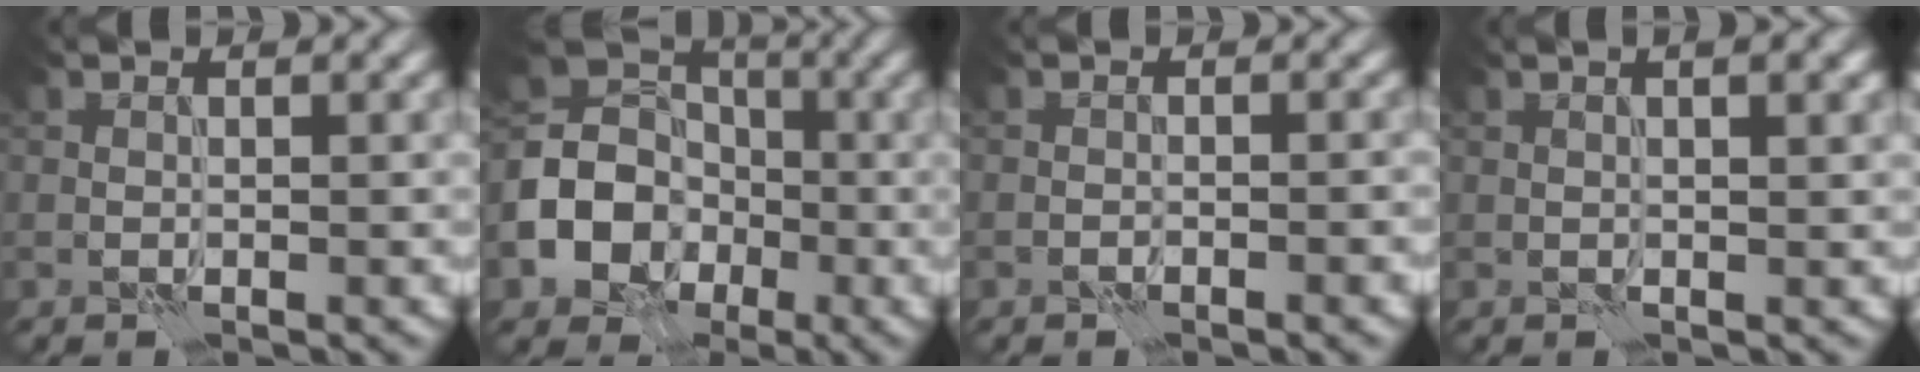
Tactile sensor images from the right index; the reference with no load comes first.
{"total": 7.8, "force": [-2.2, 6.5, 3.6], "torque": [-0.068, -0.004, -0.052]}
{"total": 1.0, "force": [-0.8, 0.2, 0.6], "torque": [-0.004, 0.007, -0.015]}
{"total": 4.0, "force": [1.9, 1.5, 3.1], "torque": [-0.026, 0.012, 0.005]}